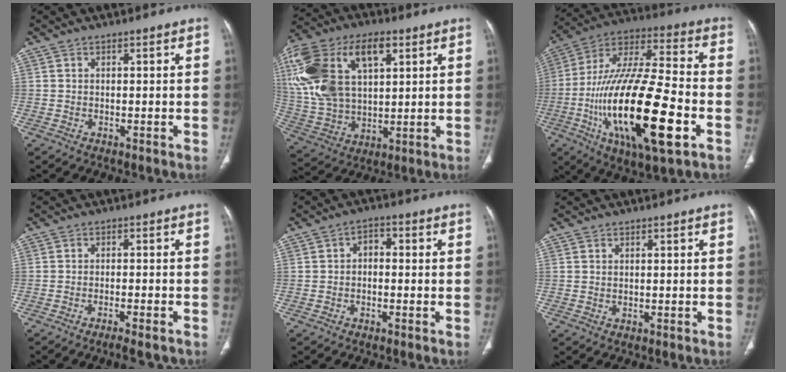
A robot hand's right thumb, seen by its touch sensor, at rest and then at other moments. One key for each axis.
{"total": 25.1, "fx": 8.4, "fy": 14.6, "fz": 18.7, "tx": -0.398, "ty": 0.014, "tz": 0.160}
{"total": 28.7, "fx": -8.0, "fy": 9.0, "fz": 26.0, "tx": -0.525, "ty": 0.008, "tz": -0.132}
{"total": 4.5, "fx": -3.6, "fy": 0.6, "fz": 2.7, "tx": -0.043, "ty": 0.010, "tz": -0.048}
{"total": 2.9, "fx": -0.4, "fy": 2.1, "fz": 2.0, "tx": -0.019, "ty": 0.014, "tz": -0.017}
{"total": 0.0}